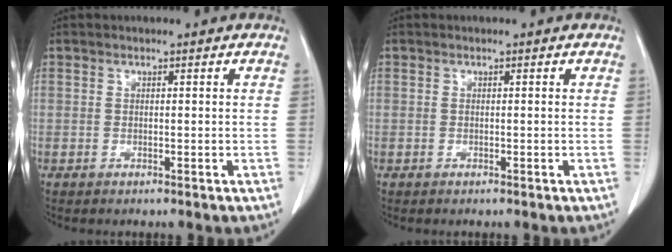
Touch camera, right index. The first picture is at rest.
{"total": 0.0}